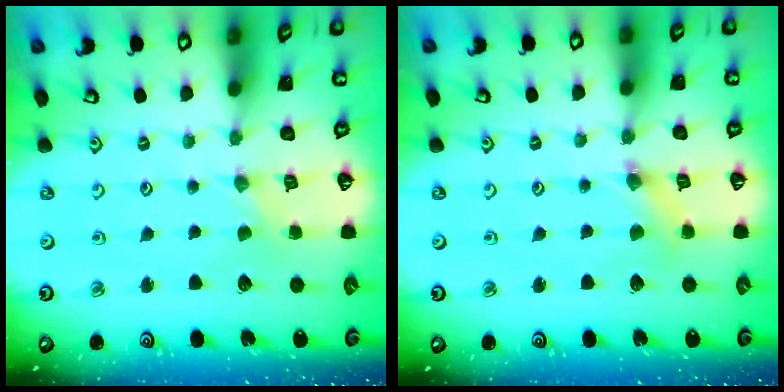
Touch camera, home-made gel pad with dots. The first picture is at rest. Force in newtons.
{"total": 2.3, "press": 2.3, "slide": 0.4}